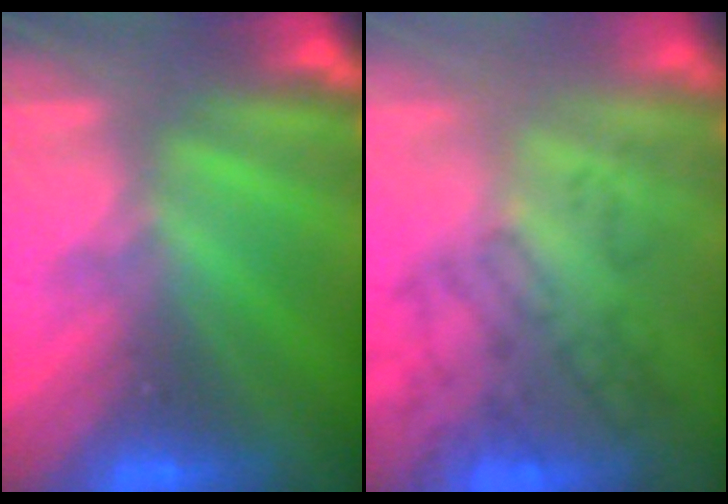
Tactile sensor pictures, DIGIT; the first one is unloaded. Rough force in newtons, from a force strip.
{"total": 3.3}